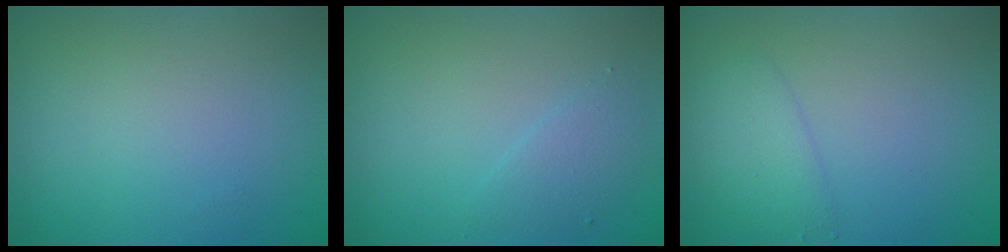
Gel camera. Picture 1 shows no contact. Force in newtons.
{"total": 1.6, "press": 1.6, "slide": 0.3}
{"total": 2.1, "press": 2.1, "slide": 0.1}